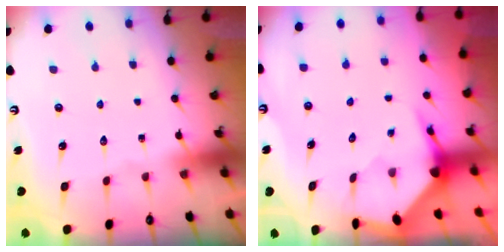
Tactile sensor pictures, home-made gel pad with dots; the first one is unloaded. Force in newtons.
{"total": 3.5, "press": 3.4, "slide": 0.4}